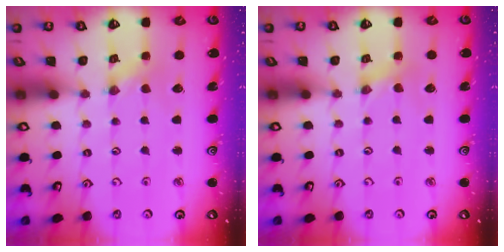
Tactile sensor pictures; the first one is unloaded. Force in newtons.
{"total": 0.7, "press": 0.7, "slide": 0.1}